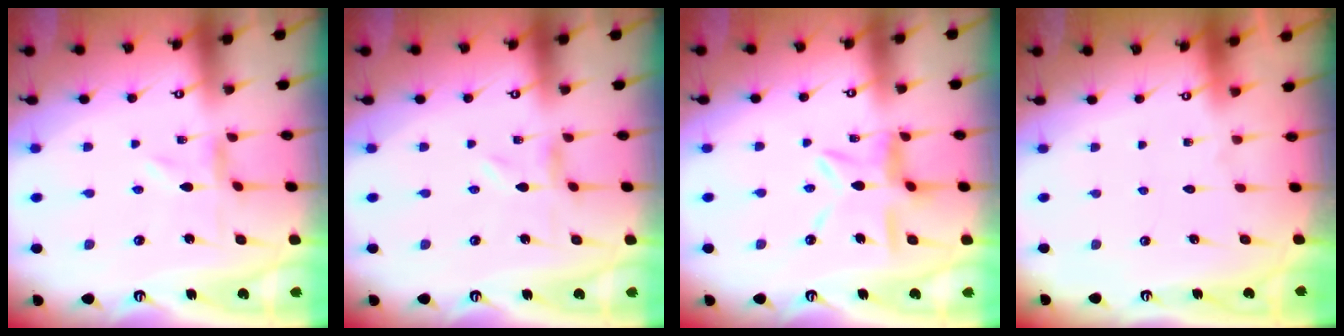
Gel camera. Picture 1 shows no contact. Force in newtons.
{"total": 0.0}
{"total": 10.1, "press": 10.1, "slide": 0.8}
{"total": 1.6, "press": 1.6, "slide": 0.1}